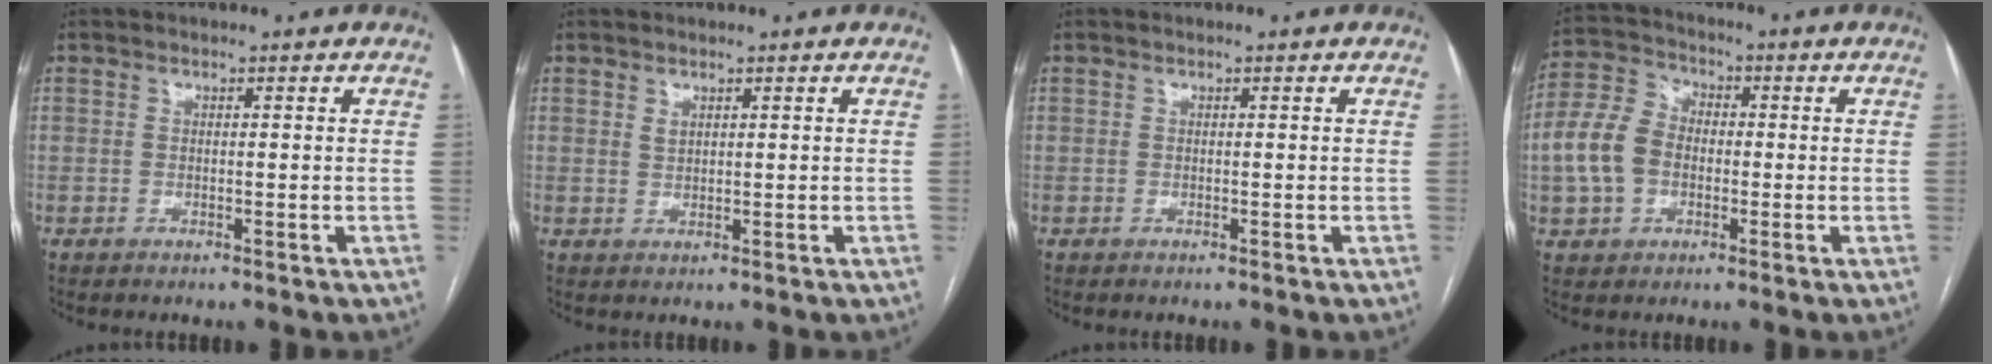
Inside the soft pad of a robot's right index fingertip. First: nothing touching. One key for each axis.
{"total": 1.1, "fx": 0.7, "fy": 0.6, "fz": 0.6, "tx": -0.009, "ty": -0.001, "tz": 0.015}
{"total": 0.0}
{"total": 9.2, "fx": -1.4, "fy": 7.0, "fz": 5.8, "tx": -0.152, "ty": 0.028, "tz": -0.030}